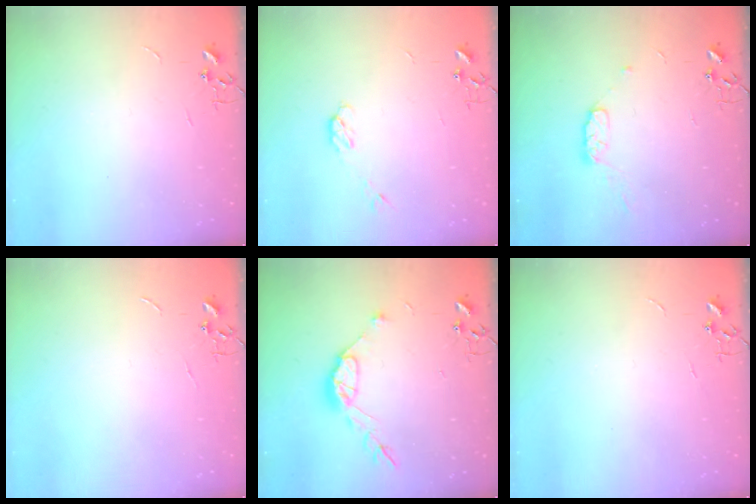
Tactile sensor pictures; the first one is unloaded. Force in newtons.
{"total": 3.8, "press": 3.7, "slide": 0.6}
{"total": 7.1, "press": 7.0, "slide": 1.1}
{"total": 0.0}
{"total": 10.9, "press": 10.8, "slide": 0.8}
{"total": 0.0}